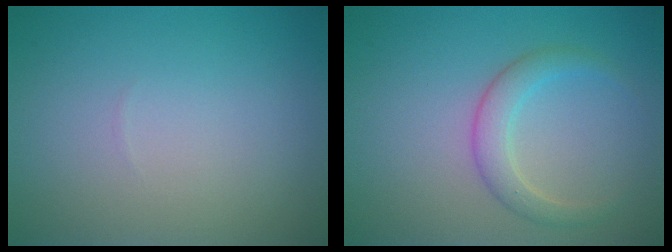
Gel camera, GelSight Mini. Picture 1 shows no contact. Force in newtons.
{"total": 2.5, "press": 2.5, "slide": 0.2}